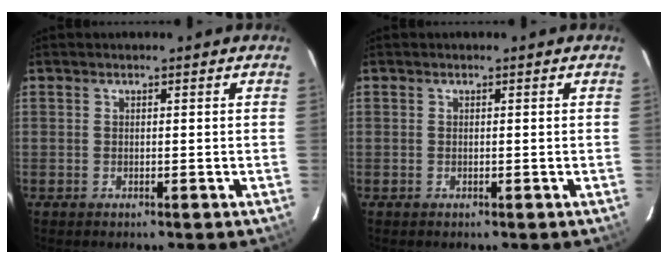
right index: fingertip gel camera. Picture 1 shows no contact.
{"total": 0.0}